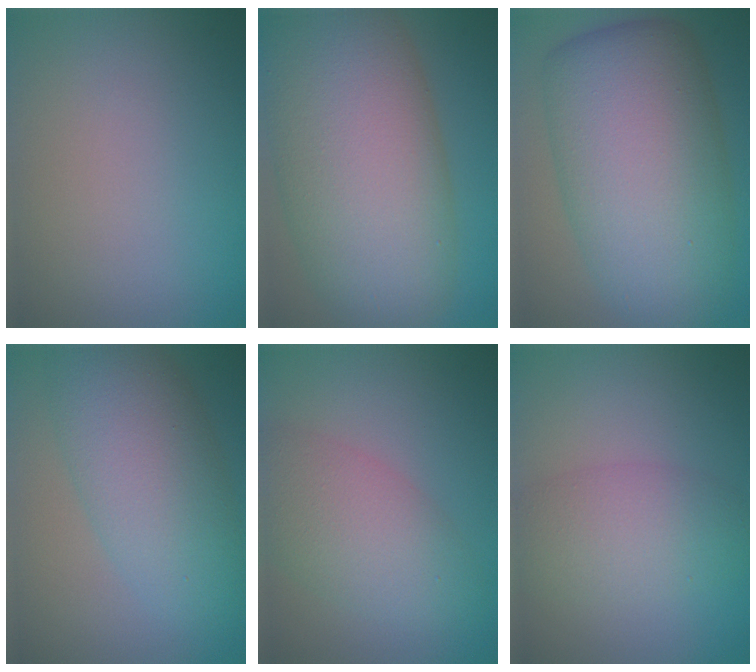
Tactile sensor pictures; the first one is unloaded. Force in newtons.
{"total": 14.3, "press": 14.3, "slide": 0.5}
{"total": 13.0, "press": 13.0, "slide": 0.2}
{"total": 7.4, "press": 7.4, "slide": 0.1}
{"total": 5.3, "press": 5.3, "slide": 0.1}
{"total": 4.4, "press": 4.4, "slide": 0.2}